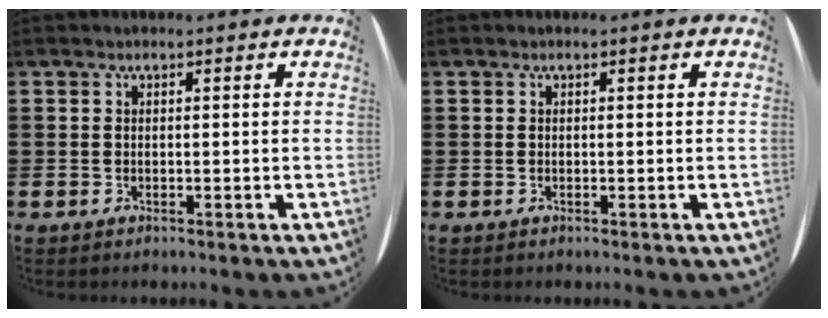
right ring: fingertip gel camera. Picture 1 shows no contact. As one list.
[{"total": 0.0}]